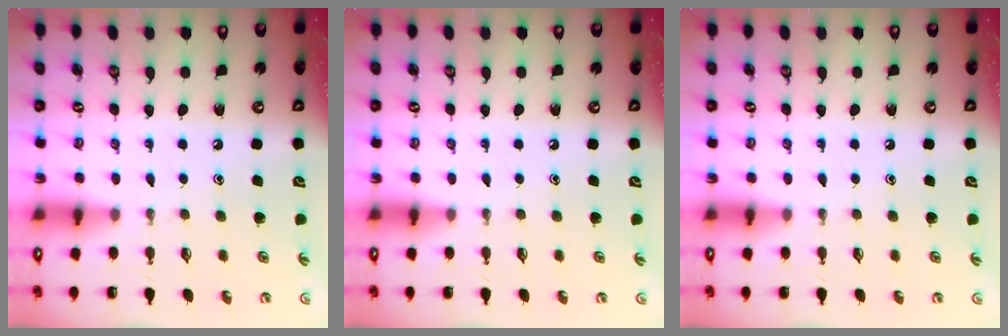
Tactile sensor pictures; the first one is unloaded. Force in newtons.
{"total": 0.0}
{"total": 0.0}